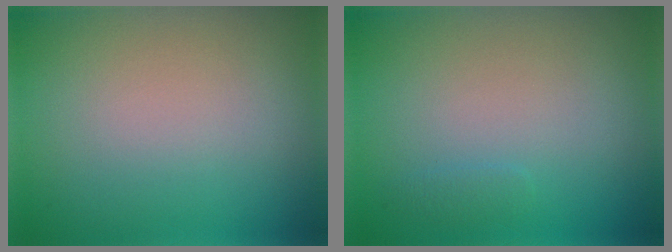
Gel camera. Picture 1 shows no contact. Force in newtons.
{"total": 0.6, "press": 0.6, "slide": 0.0}